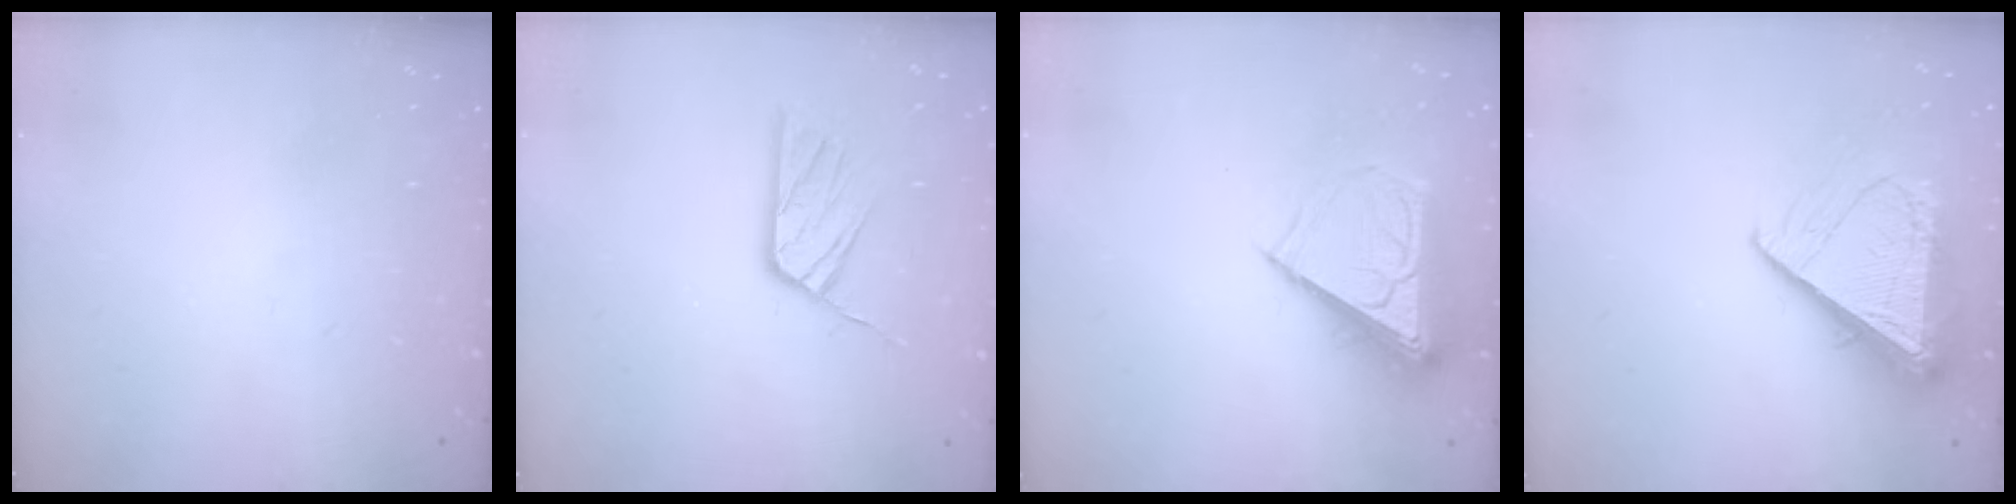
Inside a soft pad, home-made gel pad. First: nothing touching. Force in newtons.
{"total": 9.9, "press": 9.9, "slide": 0.8}
{"total": 9.0, "press": 9.0, "slide": 0.6}
{"total": 9.8, "press": 9.7, "slide": 1.1}